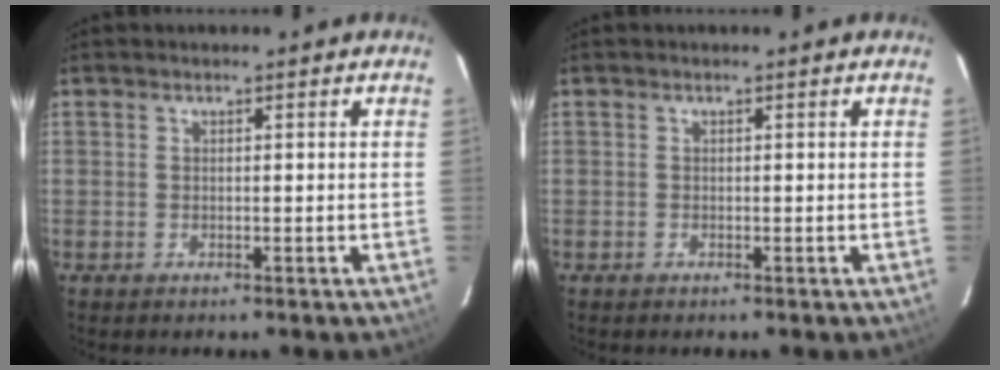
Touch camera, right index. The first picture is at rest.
{"total": 0.0}